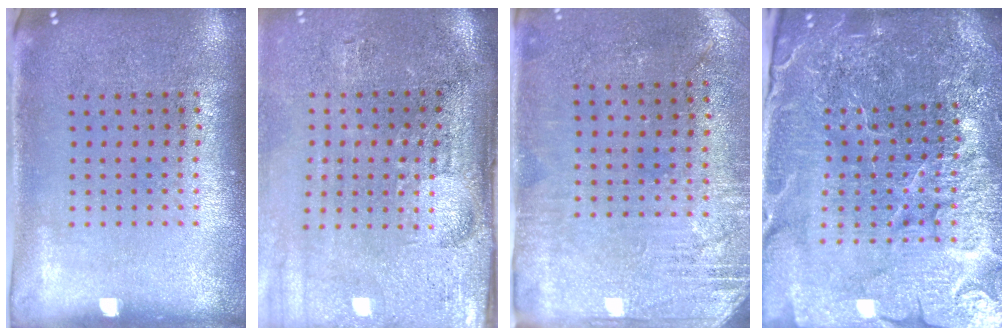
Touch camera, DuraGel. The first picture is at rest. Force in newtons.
{"total": 4.7, "press": 3.9, "slide": 2.6}
{"total": 2.8, "press": 2.5, "slide": 1.3}
{"total": 6.0, "press": 5.3, "slide": 2.6}